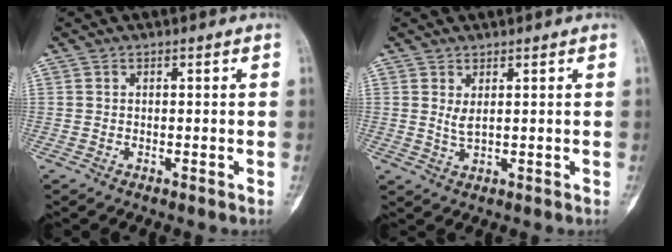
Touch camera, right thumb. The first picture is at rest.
{"total": 2.0, "force": [0.8, 0.6, 1.7], "torque": [-0.034, -0.010, 0.024]}